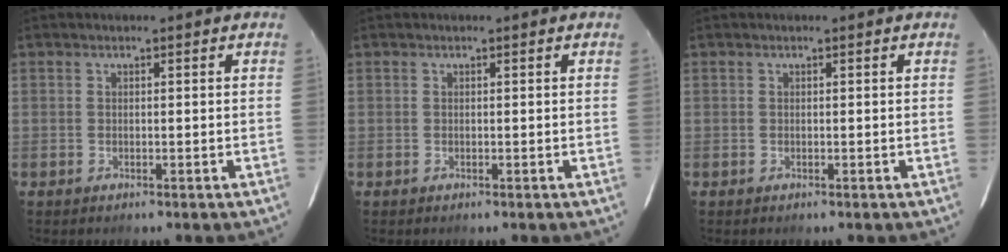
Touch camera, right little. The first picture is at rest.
{"total": 0.0}
{"total": 0.0}